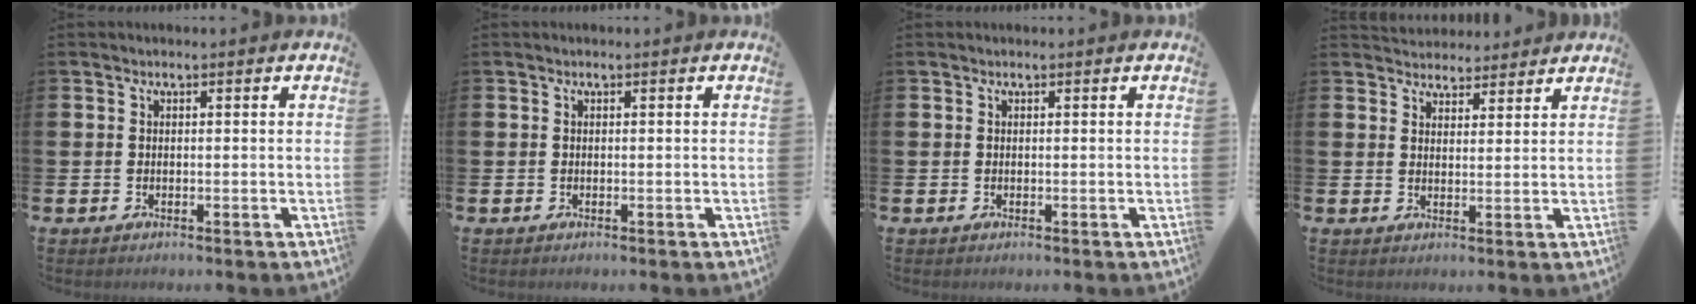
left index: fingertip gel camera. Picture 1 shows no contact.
{"total": 0.0}
{"total": 0.0}
{"total": 3.8, "force": [3.7, 1.0, -0.3], "torque": [0.002, -0.019, 0.067]}